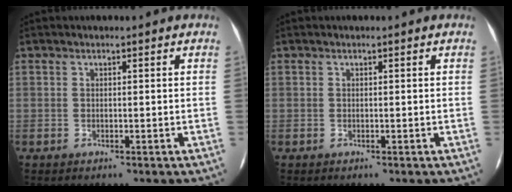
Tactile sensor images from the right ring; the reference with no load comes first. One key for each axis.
{"total": 0.0}